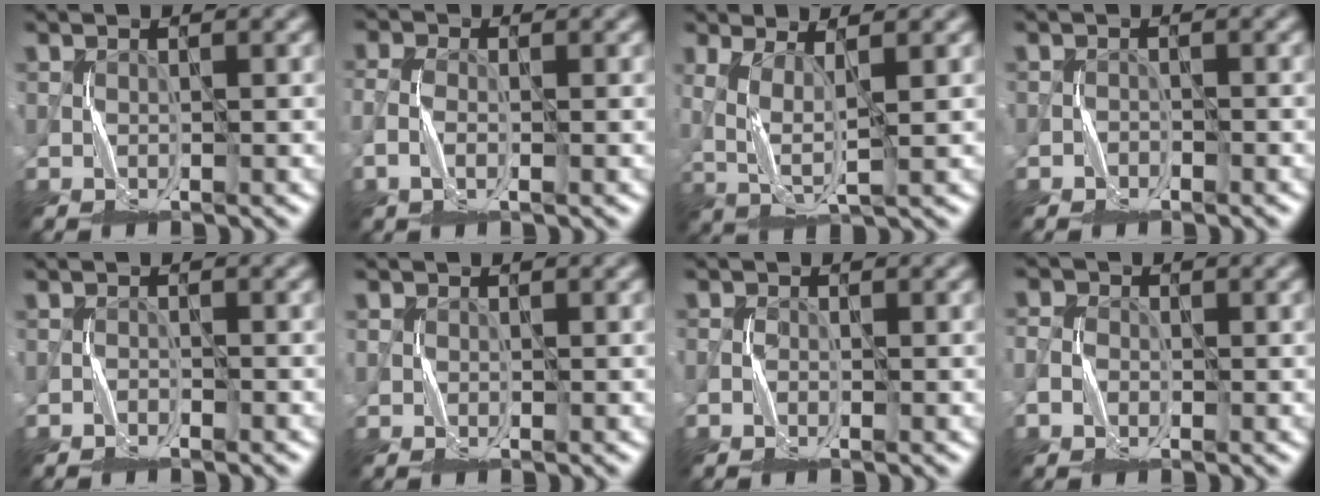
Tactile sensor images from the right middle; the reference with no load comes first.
{"total": 2.0, "force": [-0.9, 1.0, 1.5], "torque": [-0.040, 0.002, -0.021]}
{"total": 3.5, "force": [0.7, 0.7, 3.4], "torque": [-0.080, -0.002, 0.019]}
{"total": 0.9, "force": [-0.8, 0.4, -0.2], "torque": [0.005, 0.003, -0.014]}
{"total": 1.0, "force": [-1.0, 0.2, 0.0], "torque": [0.000, 0.004, -0.017]}
{"total": 0.6, "force": [-0.1, 0.6, -0.1], "torque": [0.002, 0.000, -0.002]}
{"total": 0.9, "force": [-0.7, 0.5, 0.2], "torque": [-0.001, 0.003, -0.015]}
{"total": 2.1, "force": [-0.8, 1.7, 0.8], "torque": [-0.016, 0.000, -0.011]}